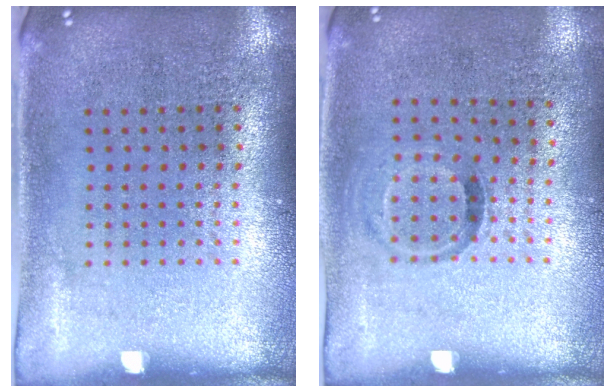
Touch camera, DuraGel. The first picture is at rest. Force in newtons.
{"total": 0.8, "press": 0.5, "slide": 0.6}